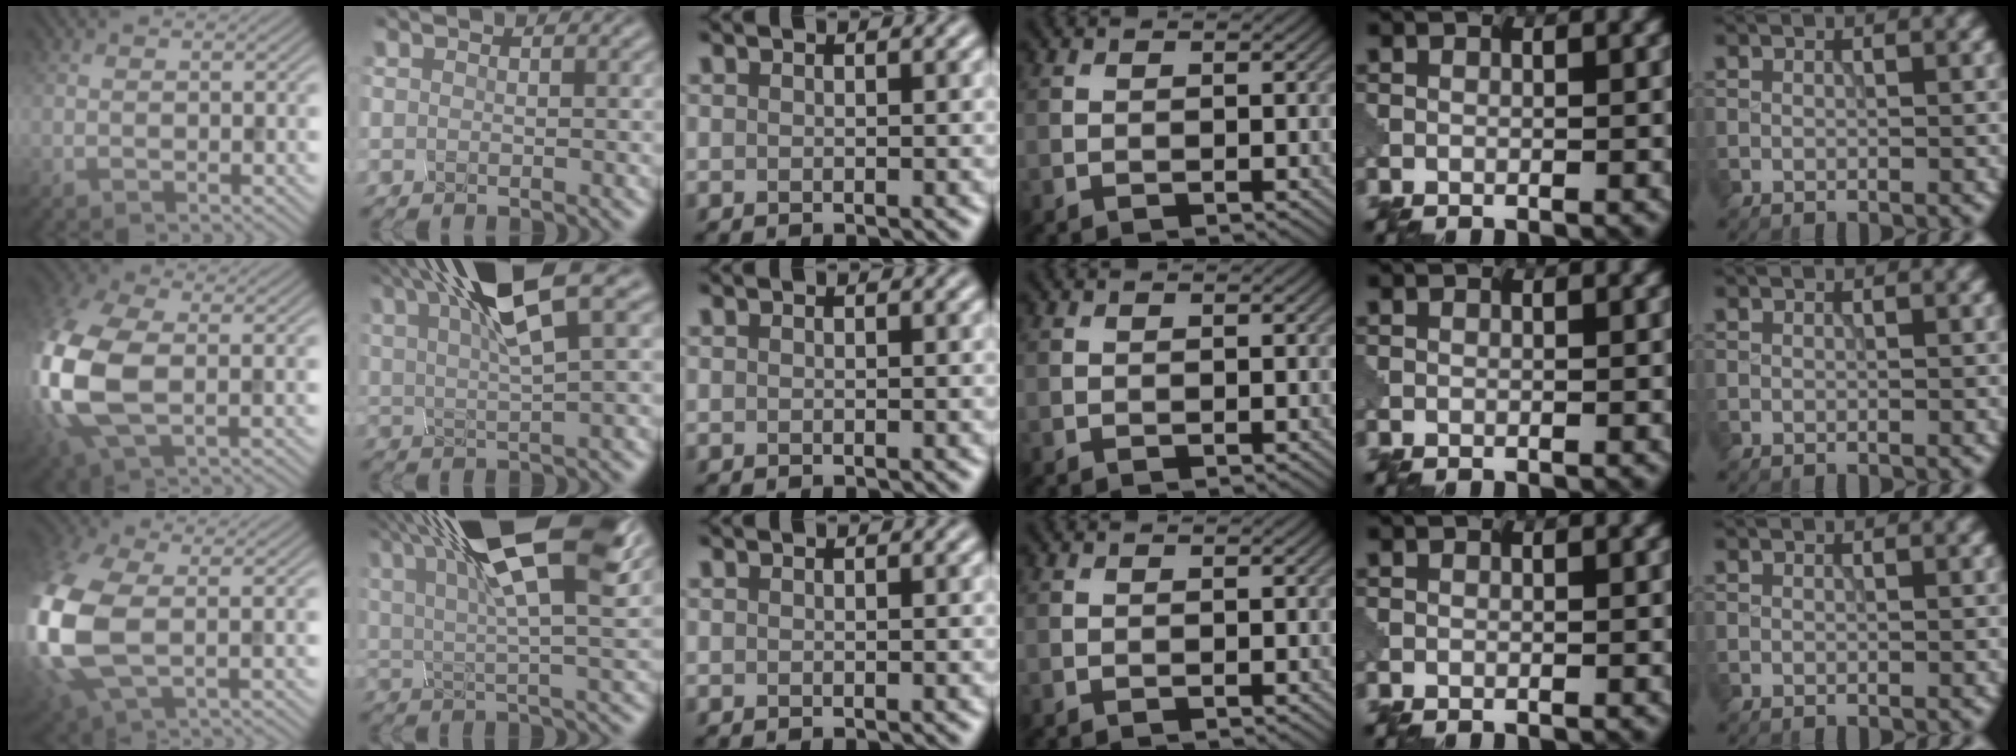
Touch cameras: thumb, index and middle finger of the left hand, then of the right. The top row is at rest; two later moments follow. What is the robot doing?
{"motion": "squeeze", "object": "clothespin"}